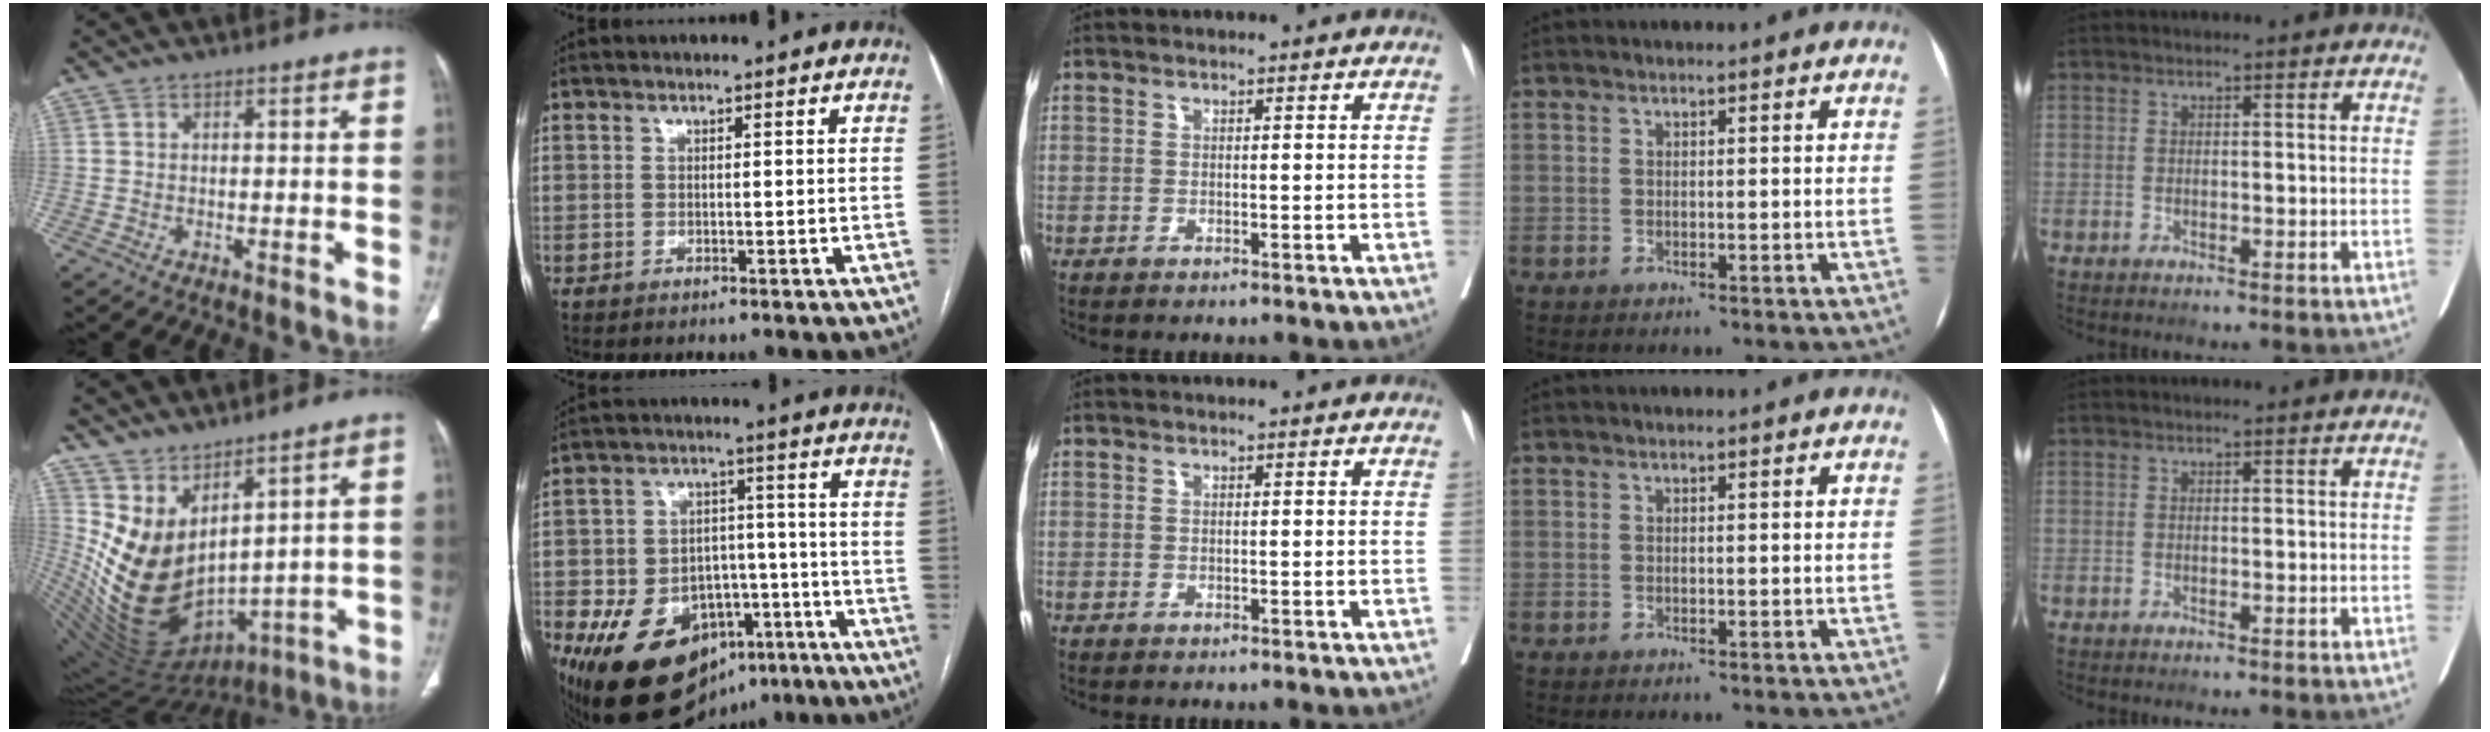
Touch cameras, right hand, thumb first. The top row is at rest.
{"thumb": {"total": 14.6, "force": [6.7, 7.1, 10.9], "torque": [-0.166, -0.067, 0.164]}, "index": {"total": 18.4, "force": [-10.5, 12.1, 9.1], "torque": [-0.144, 0.049, -0.153]}}